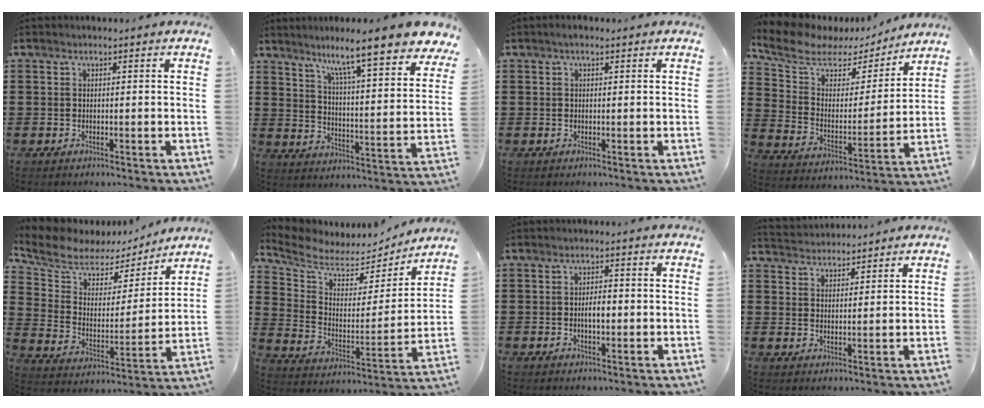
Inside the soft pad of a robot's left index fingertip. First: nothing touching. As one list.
[{"total": 9.8, "force": [8.0, -0.6, 5.6], "torque": [-0.120, -0.055, 0.125]}, {"total": 0.8, "force": [0.2, 0.5, 0.6], "torque": [-0.012, 0.005, 0.003]}, {"total": 8.1, "force": [6.6, 3.7, 2.7], "torque": [-0.095, -0.032, 0.114]}, {"total": 7.5, "force": [6.3, 3.7, 2.0], "torque": [-0.084, -0.034, 0.108]}, {"total": 6.2, "force": [5.6, 2.5, 1.3], "torque": [-0.065, -0.044, 0.094]}, {"total": 2.6, "force": [-0.3, 1.1, 2.4], "torque": [-0.038, 0.000, -0.008]}, {"total": 3.0, "force": [2.9, 0.4, -0.6], "torque": [0.000, -0.007, 0.054]}]